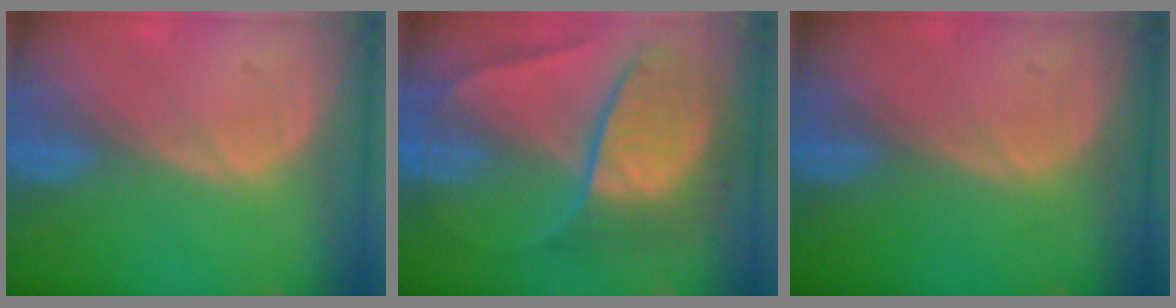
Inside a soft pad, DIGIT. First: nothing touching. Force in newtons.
{"total": 10.8, "press": 10.7, "slide": 1.1}
{"total": 0.0}